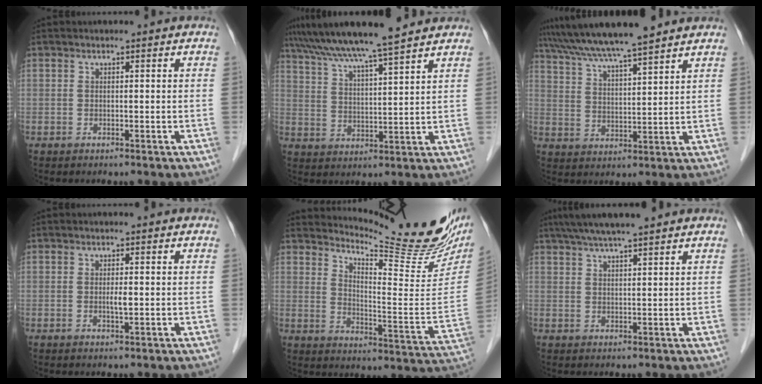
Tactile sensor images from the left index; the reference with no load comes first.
{"total": 12.8, "force": [11.1, -0.6, 6.3], "torque": [-0.114, 0.023, 0.179]}
{"total": 12.8, "force": [11.2, -0.2, 6.3], "torque": [-0.116, 0.027, 0.185]}
{"total": 1.4, "force": [-0.1, 0.2, 1.4], "torque": [-0.028, -0.001, -0.001]}
{"total": 19.0, "force": [17.3, 1.7, 7.5], "torque": [-0.116, -0.094, 0.222]}
{"total": 8.2, "force": [6.7, 0.1, 4.8], "torque": [-0.076, 0.033, 0.103]}